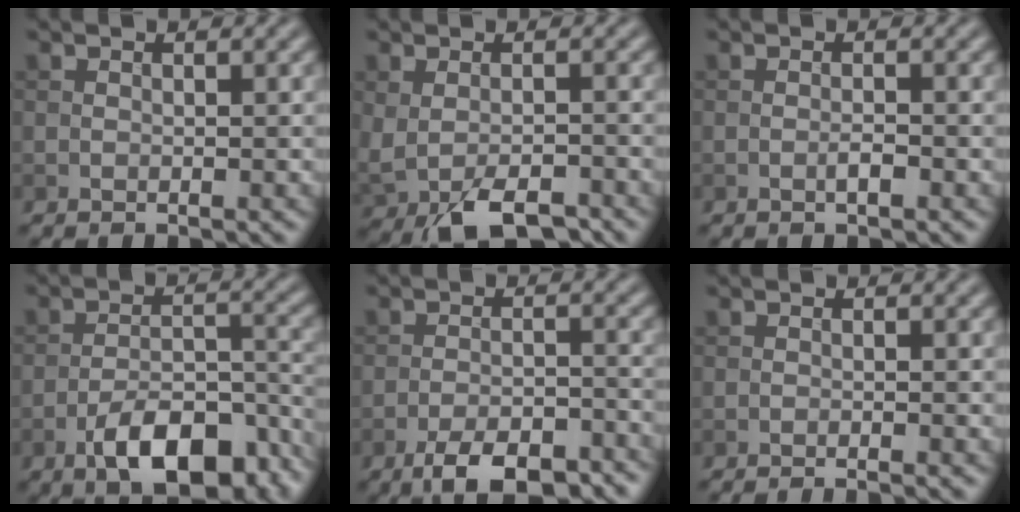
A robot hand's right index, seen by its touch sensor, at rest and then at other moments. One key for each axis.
{"total": 6.1, "fx": -3.4, "fy": 2.7, "fz": 4.2, "tx": -0.077, "ty": -0.026, "tz": -0.049}
{"total": 1.1, "fx": -0.5, "fy": 0.1, "fz": 0.9, "tx": -0.017, "ty": 0.001, "tz": -0.010}
{"total": 9.6, "fx": -5.9, "fy": 3.9, "fz": 6.5, "tx": -0.099, "ty": 0.003, "tz": -0.100}
{"total": 7.3, "fx": -5.3, "fy": 2.4, "fz": 4.5, "tx": -0.068, "ty": -0.002, "tz": -0.089}
{"total": 1.8, "fx": -1.4, "fy": 0.3, "fz": 1.1, "tx": -0.006, "ty": 0.001, "tz": -0.028}